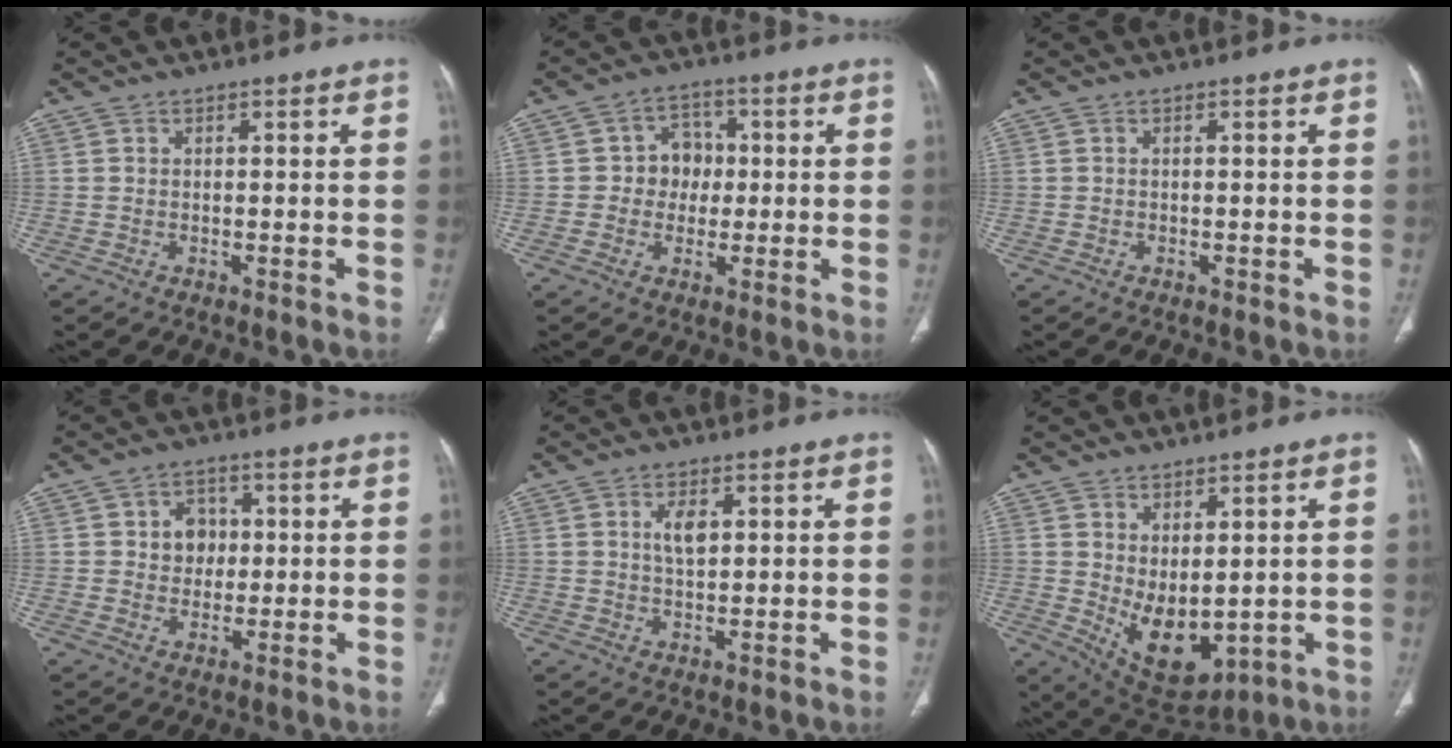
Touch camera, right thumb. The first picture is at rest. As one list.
[{"total": 6.1, "force": [0.0, 5.5, 2.7], "torque": [0.001, 0.014, -0.009]}, {"total": 0.0}, {"total": 5.2, "force": [0.7, 4.5, 2.4], "torque": [-0.004, 0.005, 0.007]}, {"total": 3.6, "force": [1.1, 1.8, 2.9], "torque": [-0.046, -0.004, 0.020]}, {"total": 10.4, "force": [0.1, 5.8, 8.6], "torque": [-0.122, -0.020, 0.033]}]